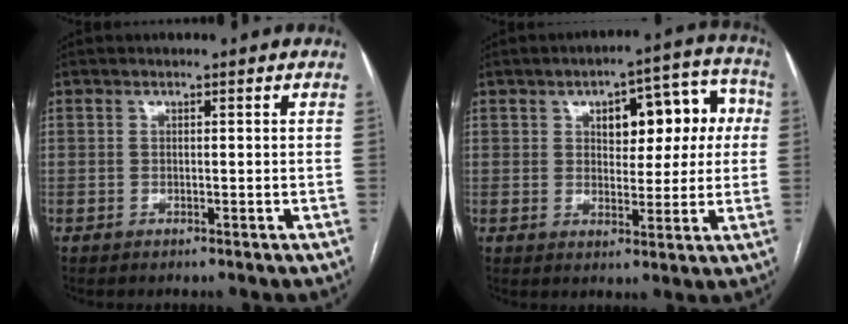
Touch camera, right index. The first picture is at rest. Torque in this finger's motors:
{"motor_torque": [0.32, 0.06, 0.18, 0.05]}